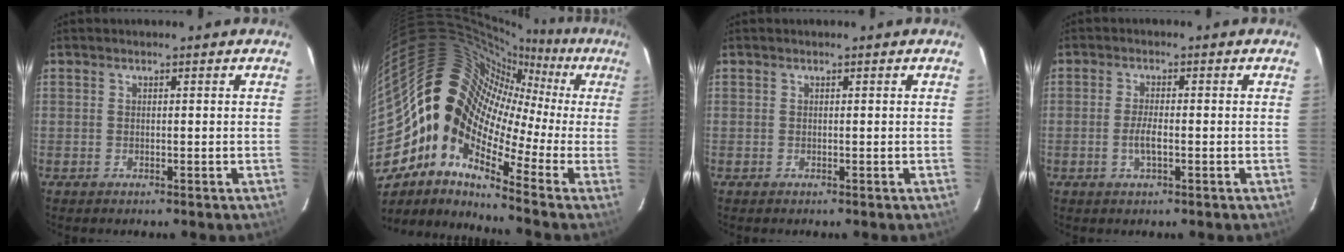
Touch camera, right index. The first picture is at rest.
{"total": 19.9, "force": [-1.8, 12.9, 15.0], "torque": [-0.250, 0.016, -0.063]}
{"total": 0.0}
{"total": 3.0, "force": [-1.0, 0.7, 2.7], "torque": [-0.057, -0.004, -0.018]}